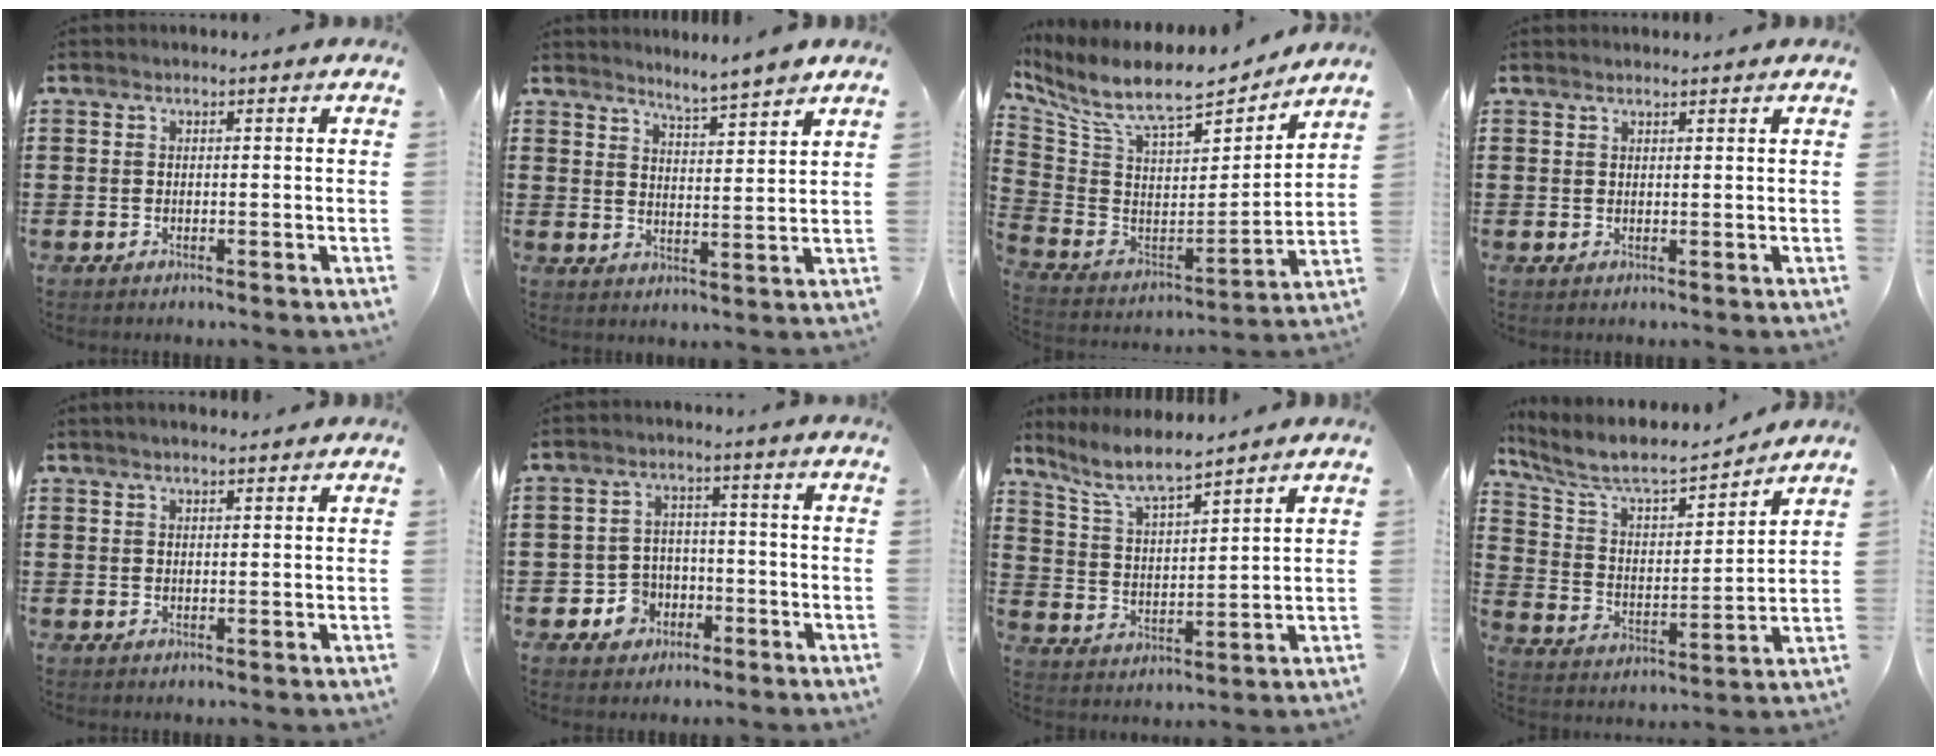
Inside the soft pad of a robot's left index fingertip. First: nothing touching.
{"total": 4.3, "force": [4.2, -0.8, 0.6], "torque": [-0.028, -0.024, 0.074]}
{"total": 10.9, "force": [9.1, 2.5, 5.4], "torque": [-0.146, -0.061, 0.159]}
{"total": 1.0, "force": [1.0, 0.1, 0.2], "torque": [-0.005, 0.000, 0.018]}
{"total": 1.7, "force": [1.5, 0.2, 0.7], "torque": [-0.015, 0.004, 0.028]}
{"total": 4.8, "force": [-2.1, 4.1, 1.4], "torque": [-0.041, 0.009, -0.041]}
{"total": 7.2, "force": [6.3, 0.9, 3.4], "torque": [-0.090, -0.027, 0.111]}
{"total": 7.5, "force": [6.6, 1.7, 3.1], "torque": [-0.091, -0.041, 0.109]}